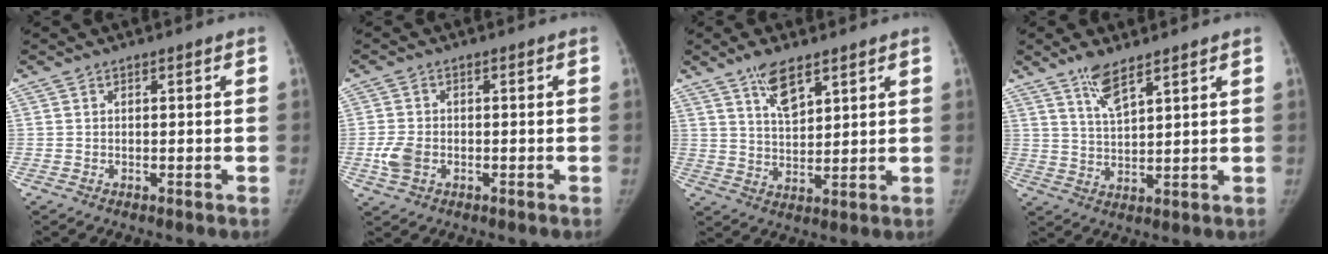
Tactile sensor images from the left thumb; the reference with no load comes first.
{"total": 4.6, "force": [-1.3, 3.2, 2.9], "torque": [-0.063, 0.005, -0.025]}
{"total": 6.7, "force": [4.3, 2.7, 4.4], "torque": [-0.059, -0.031, 0.081]}
{"total": 5.4, "force": [3.9, 1.4, 3.6], "torque": [-0.060, -0.028, 0.078]}